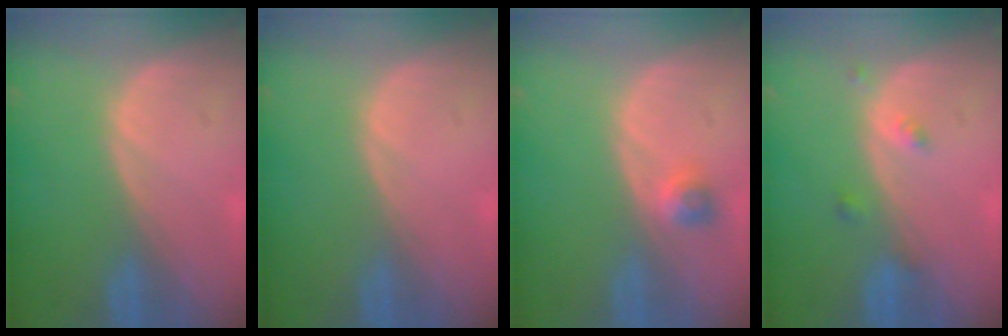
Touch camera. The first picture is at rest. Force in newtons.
{"total": 0.0}
{"total": 2.4, "press": 2.0, "slide": 1.2}
{"total": 1.8, "press": 1.8, "slide": 0.1}